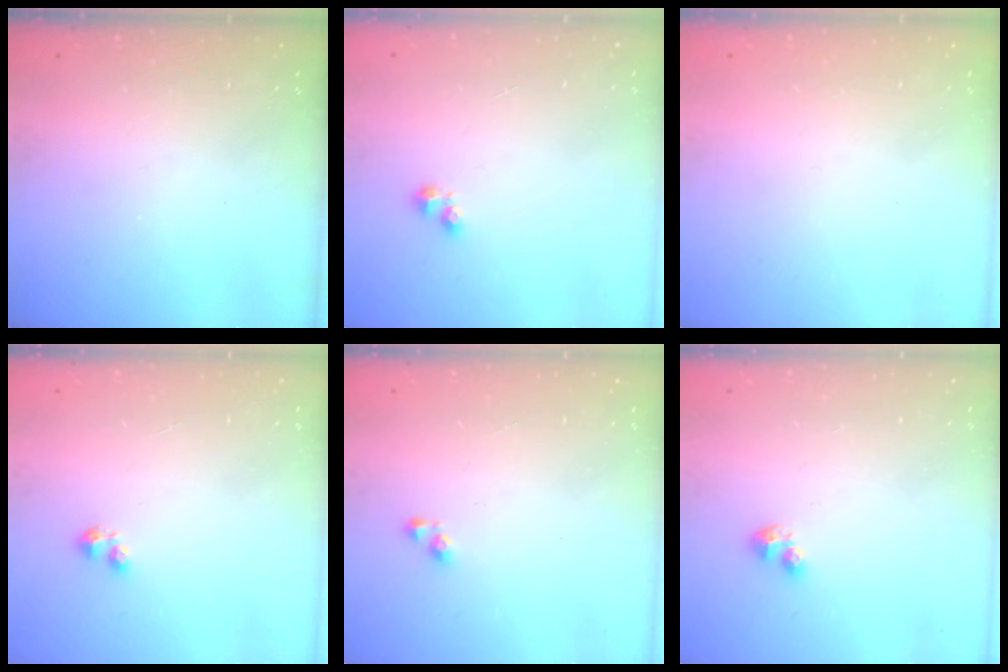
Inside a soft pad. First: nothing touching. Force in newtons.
{"total": 2.5, "press": 2.5, "slide": 0.4}
{"total": 0.0}
{"total": 2.4, "press": 2.3, "slide": 0.6}
{"total": 3.9, "press": 3.8, "slide": 0.7}
{"total": 2.3, "press": 2.2, "slide": 0.5}